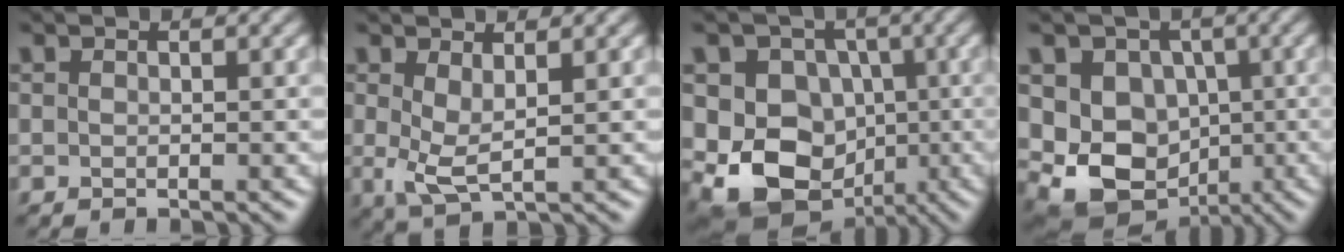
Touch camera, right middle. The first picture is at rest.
{"total": 2.9, "force": [0.7, 1.0, 2.6], "torque": [-0.059, -0.008, 0.016]}
{"total": 9.7, "force": [-1.4, 8.0, 5.2], "torque": [-0.076, -0.012, -0.039]}
{"total": 8.6, "force": [-0.3, 7.2, 4.7], "torque": [-0.065, -0.019, -0.011]}